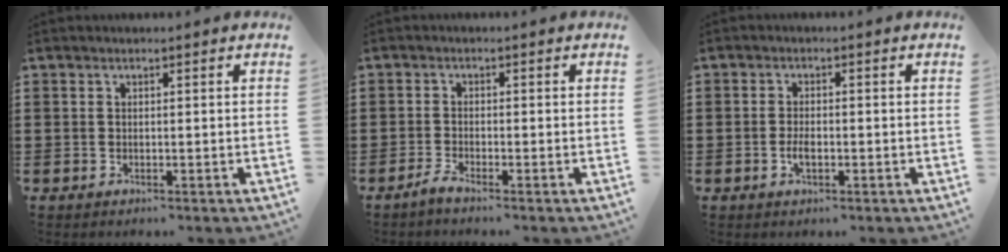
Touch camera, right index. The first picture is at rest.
{"total": 1.6, "force": [-1.4, 0.0, 0.7], "torque": [-0.027, -0.005, -0.031]}
{"total": 2.5, "force": [-0.7, 1.0, 2.1], "torque": [-0.047, -0.002, -0.015]}